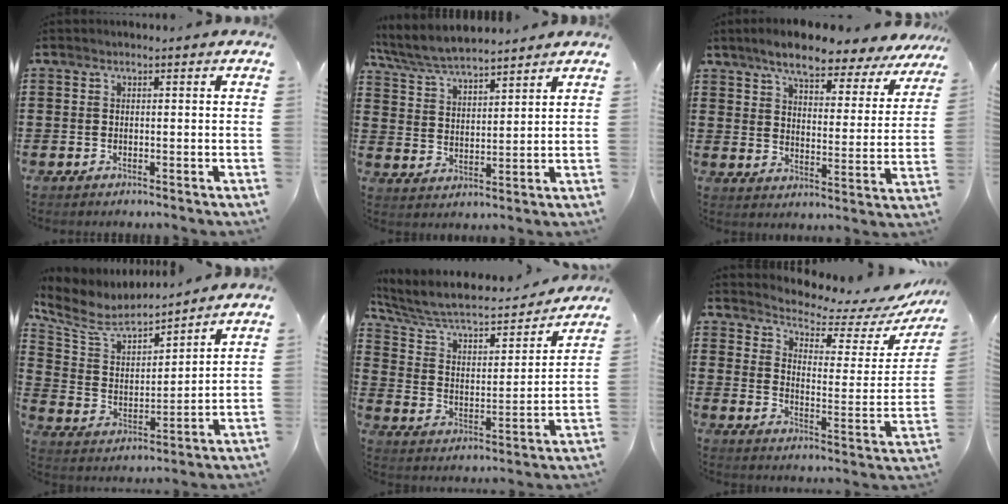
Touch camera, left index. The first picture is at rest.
{"total": 6.4, "force": [6.1, 0.7, 1.9], "torque": [-0.059, -0.022, 0.110]}
{"total": 7.3, "force": [6.4, 1.2, 3.3], "torque": [-0.086, -0.031, 0.108]}
{"total": 7.1, "force": [6.1, 2.1, 2.9], "torque": [-0.090, -0.034, 0.103]}
{"total": 6.7, "force": [6.0, 1.5, 2.6], "torque": [-0.079, -0.044, 0.097]}
{"total": 4.4, "force": [4.1, 0.7, 1.2], "torque": [-0.041, -0.037, 0.063]}